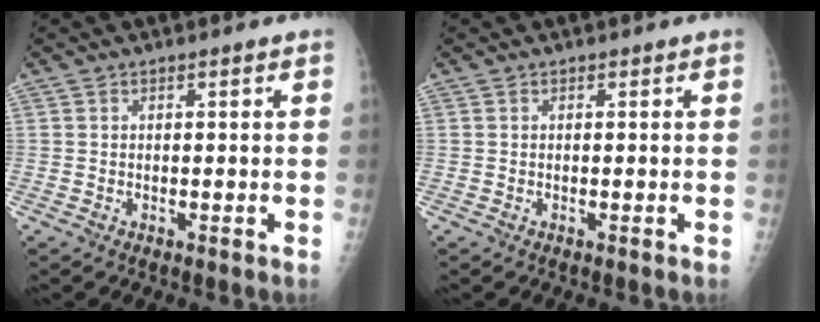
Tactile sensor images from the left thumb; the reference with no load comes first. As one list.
[{"total": 0.0}]